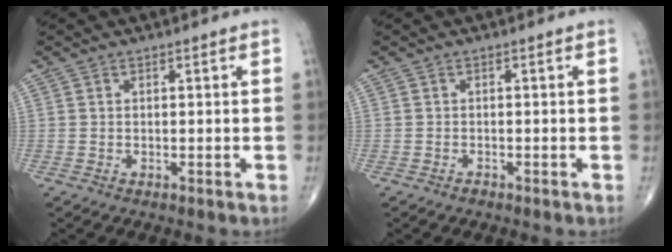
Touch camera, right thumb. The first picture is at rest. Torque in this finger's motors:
{"motor_torque": [0.21, -0.03, -0.04, -0.08, 0.02]}